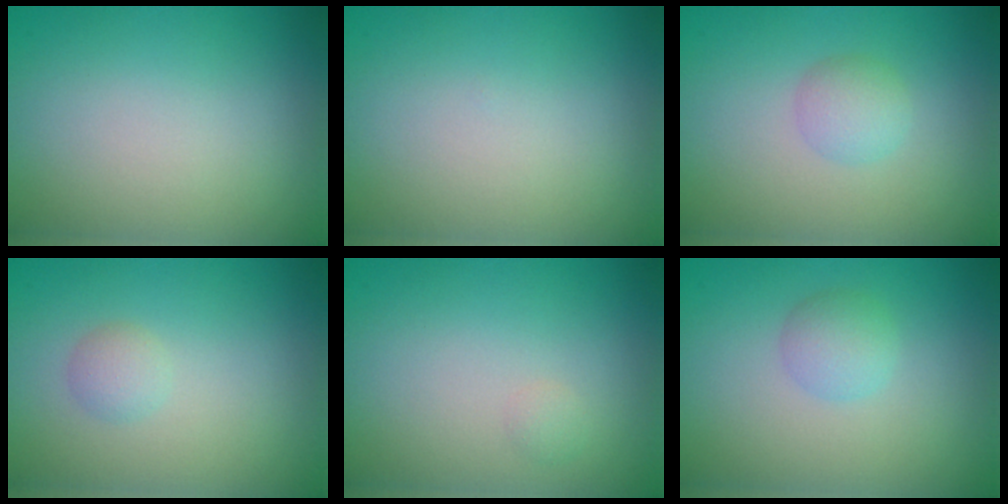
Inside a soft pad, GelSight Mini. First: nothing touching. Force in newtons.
{"total": 0.0}
{"total": 1.8, "press": 1.8, "slide": 0.1}
{"total": 1.2, "press": 1.2, "slide": 0.0}
{"total": 0.5, "press": 0.5, "slide": 0.0}
{"total": 1.9, "press": 1.9, "slide": 0.1}